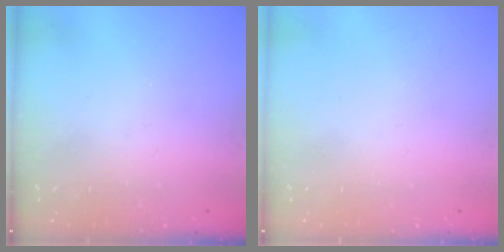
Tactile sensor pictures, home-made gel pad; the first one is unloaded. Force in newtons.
{"total": 0.0}